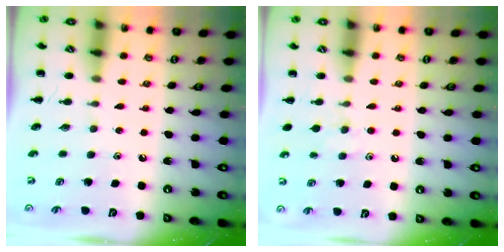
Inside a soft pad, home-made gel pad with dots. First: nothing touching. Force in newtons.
{"total": 6.5, "press": 6.2, "slide": 1.9}